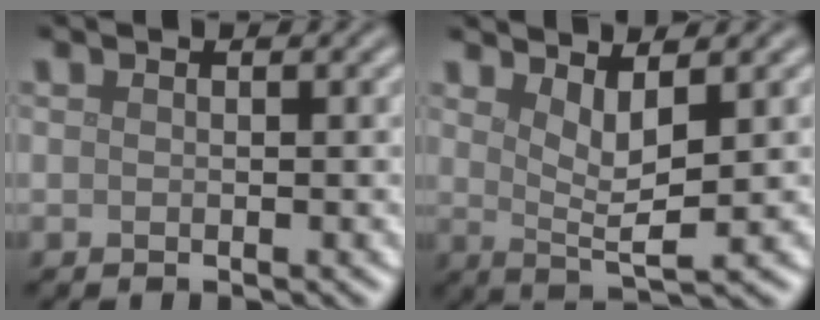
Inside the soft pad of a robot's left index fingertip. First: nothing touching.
{"total": 3.6, "force": [1.4, 0.8, 3.2], "torque": [-0.062, -0.010, 0.028]}